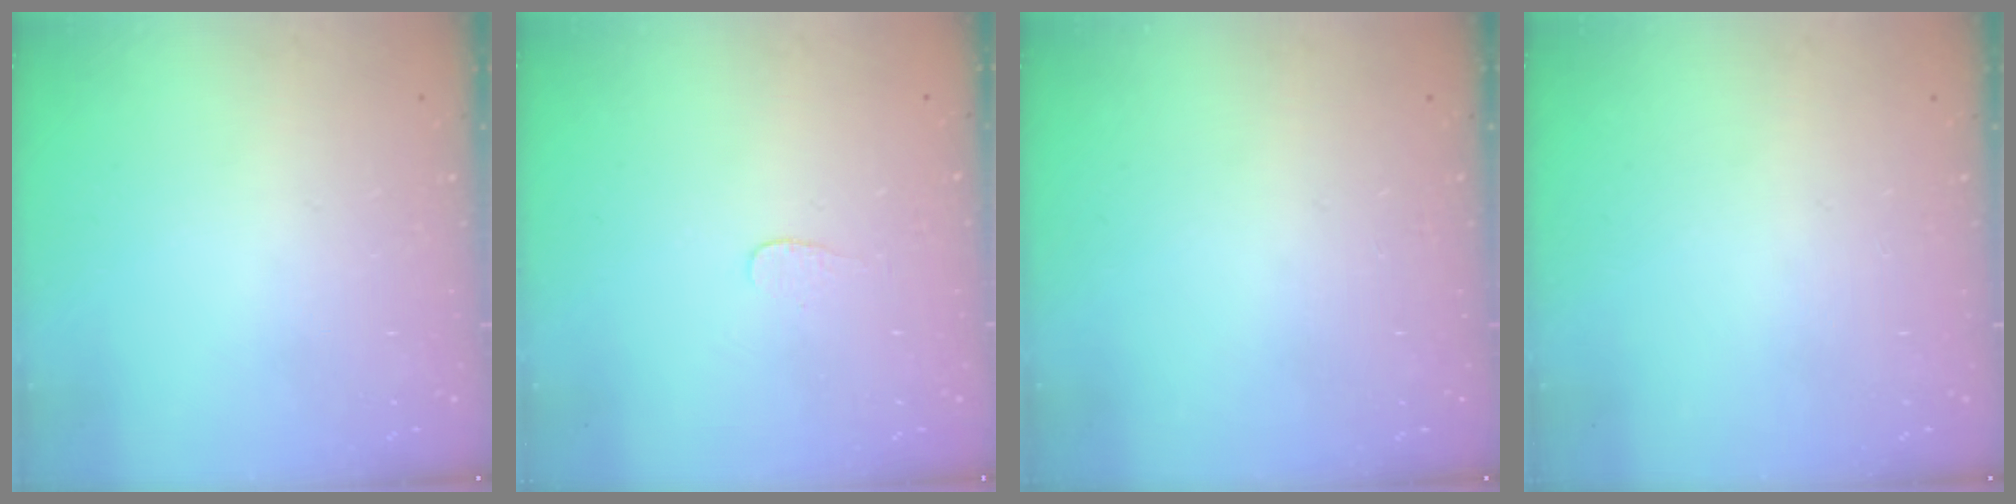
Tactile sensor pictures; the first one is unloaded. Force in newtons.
{"total": 3.0, "press": 3.0, "slide": 0.2}
{"total": 0.0}
{"total": 0.0}